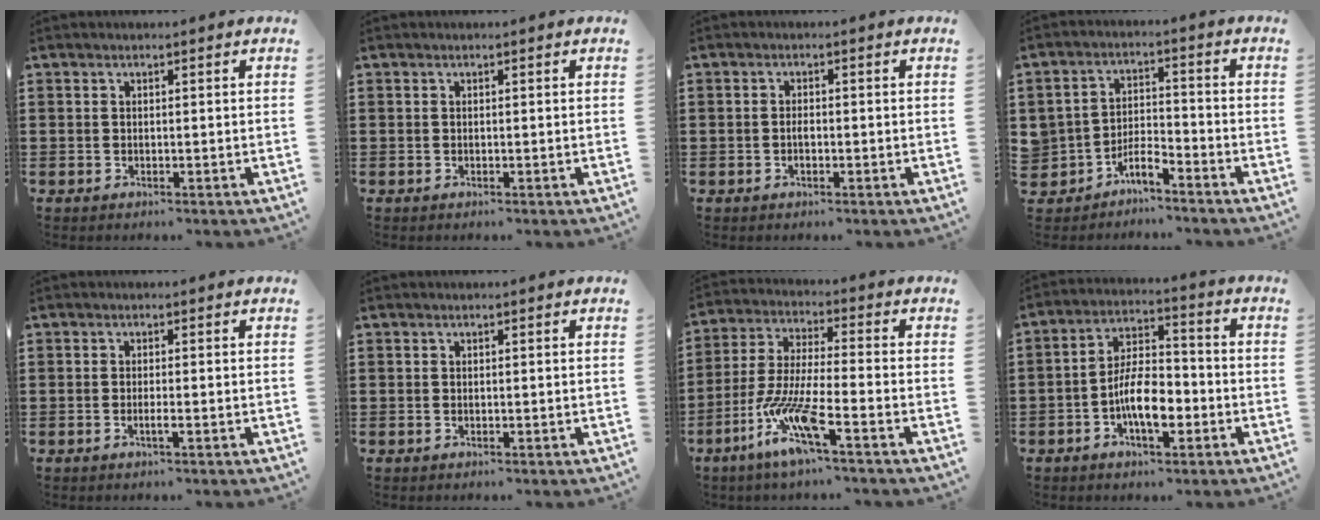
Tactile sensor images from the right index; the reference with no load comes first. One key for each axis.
{"total": 0.0}
{"total": 1.3, "fx": -0.4, "fy": 0.4, "fz": 1.2, "tx": -0.025, "ty": -0.004, "tz": -0.007}
{"total": 3.5, "fx": -3.3, "fy": 0.2, "fz": 1.4, "tx": -0.036, "ty": 0.006, "tz": -0.070}
{"total": 1.4, "fx": -0.6, "fy": 0.1, "fz": 1.2, "tx": -0.020, "ty": -0.001, "tz": -0.012}
{"total": 0.0}
{"total": 10.3, "fx": -6.2, "fy": 1.3, "fz": 8.1, "tx": -0.188, "ty": -0.014, "tz": -0.125}
{"total": 8.2, "fx": -3.0, "fy": 3.7, "fz": 6.7, "tx": -0.118, "ty": 0.005, "tz": -0.056}